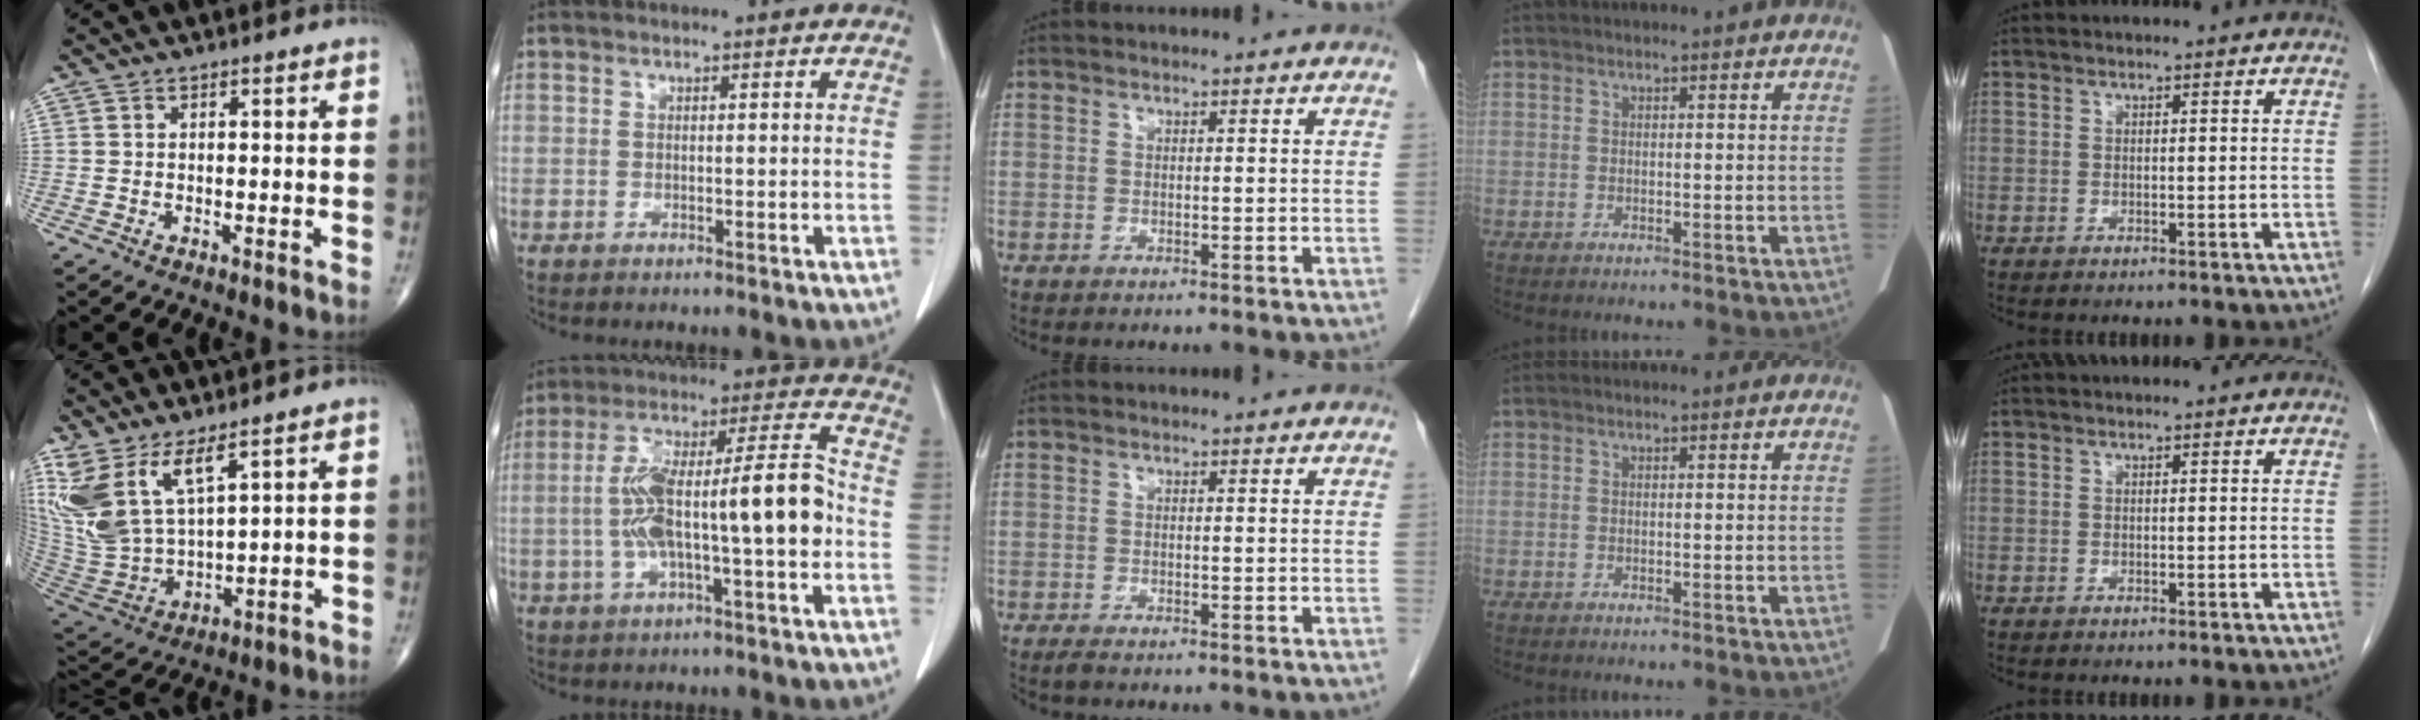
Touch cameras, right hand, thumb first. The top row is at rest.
{"thumb": {"total": 14.0, "force": [8.1, 5.2, 10.1], "torque": [-0.218, -0.043, 0.186]}, "index": {"total": 16.5, "force": [-2.1, 2.6, 16.1], "torque": [-0.282, 0.032, -0.033]}, "middle": {"total": 0.9, "force": [-0.8, 0.1, 0.4], "torque": [-0.015, -0.003, -0.013]}}